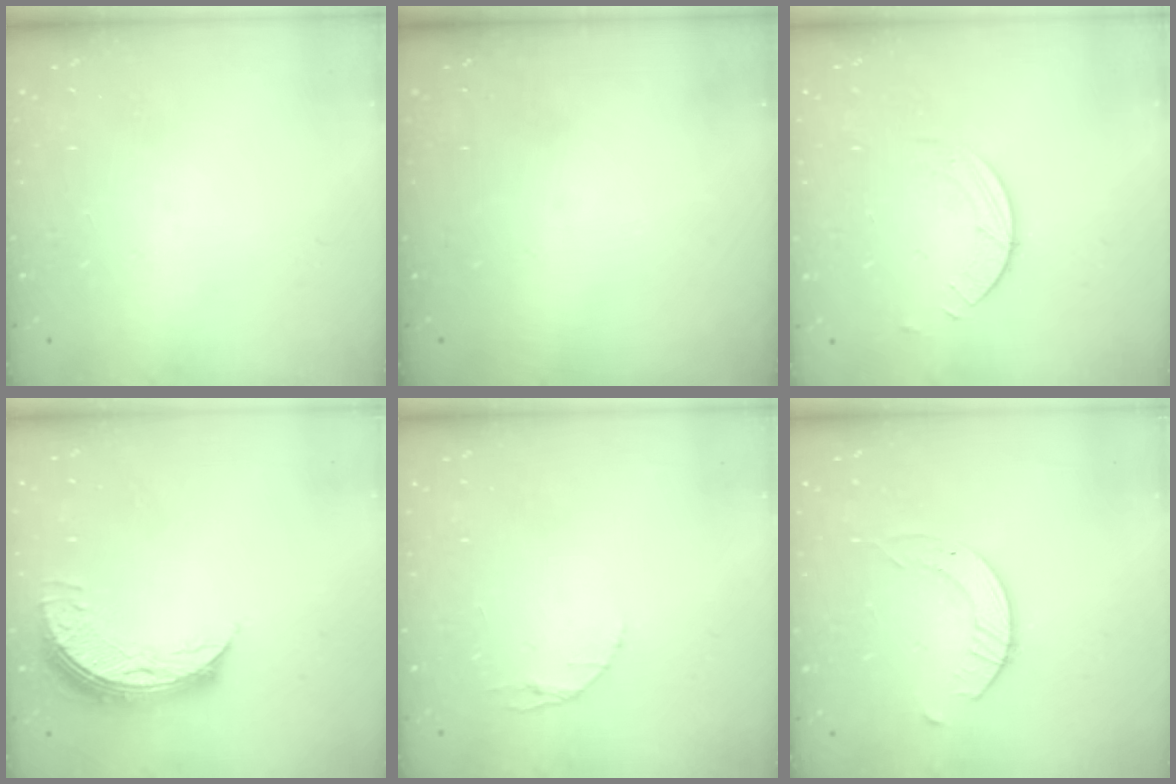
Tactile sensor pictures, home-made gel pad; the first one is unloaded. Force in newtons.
{"total": 0.0}
{"total": 1.5, "press": 1.5, "slide": 0.1}
{"total": 8.7, "press": 8.6, "slide": 0.9}
{"total": 2.9, "press": 2.9, "slide": 0.4}
{"total": 2.6, "press": 2.6, "slide": 0.3}